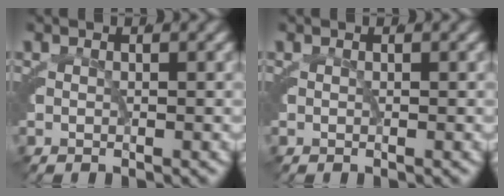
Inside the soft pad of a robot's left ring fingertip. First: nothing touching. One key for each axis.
{"total": 0.0}